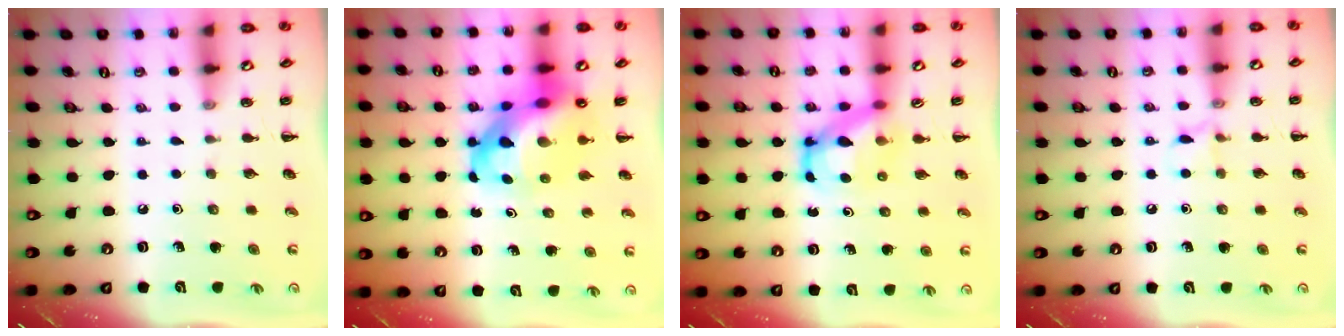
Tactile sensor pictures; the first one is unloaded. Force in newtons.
{"total": 13.2, "press": 12.8, "slide": 3.5}
{"total": 5.8, "press": 5.8, "slide": 0.8}
{"total": 5.1, "press": 4.8, "slide": 1.7}